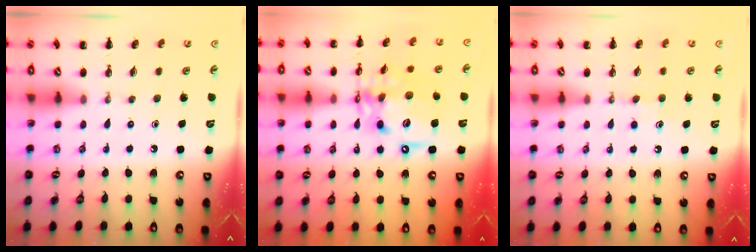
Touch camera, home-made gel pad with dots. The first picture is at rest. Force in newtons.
{"total": 15.3, "press": 14.8, "slide": 3.7}
{"total": 6.0, "press": 5.7, "slide": 1.8}